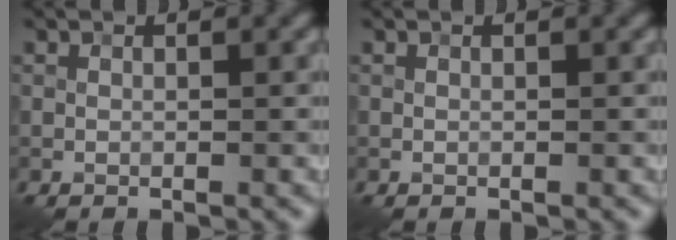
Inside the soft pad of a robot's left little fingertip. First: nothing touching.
{"total": 0.0}